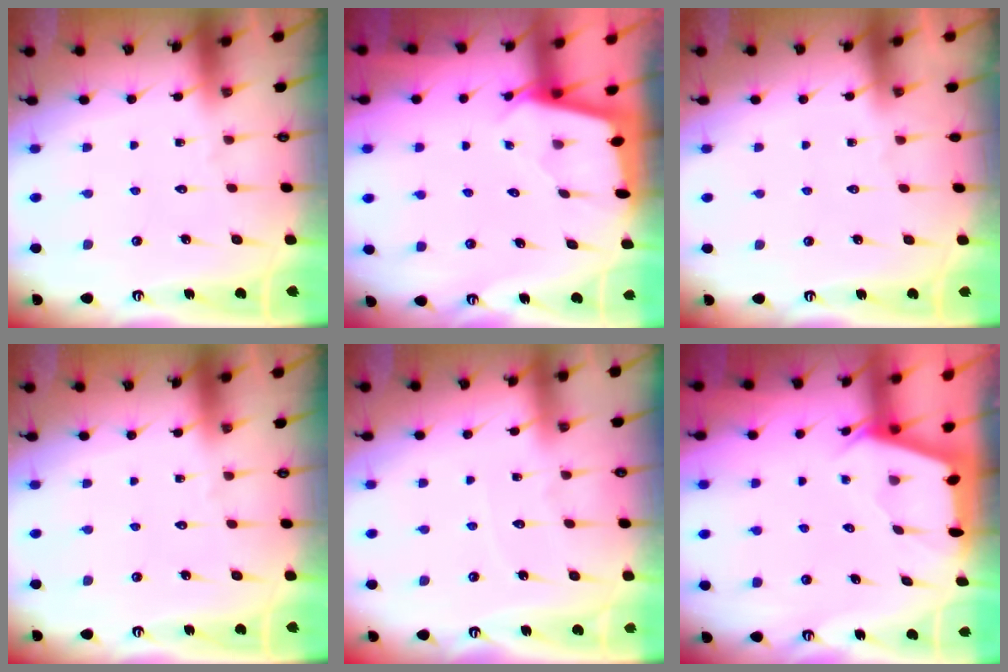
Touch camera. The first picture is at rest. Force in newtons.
{"total": 1.8, "press": 1.8, "slide": 0.1}
{"total": 0.0}
{"total": 0.0}
{"total": 2.6, "press": 2.6, "slide": 0.4}
{"total": 2.1, "press": 2.0, "slide": 0.3}